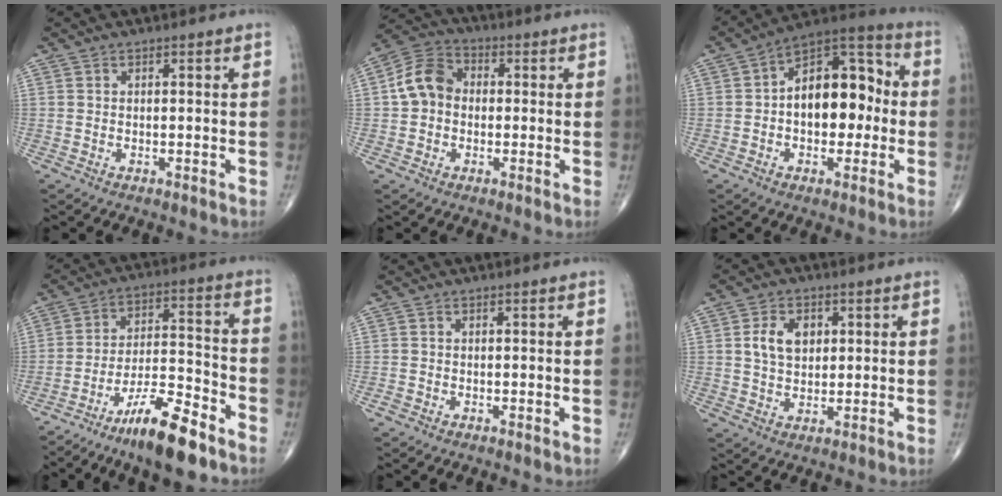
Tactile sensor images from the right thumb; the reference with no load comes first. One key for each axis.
{"total": 8.4, "fx": 0.0, "fy": 6.7, "fz": 5.0, "tx": -0.082, "ty": 0.028, "tz": -0.015}
{"total": 15.7, "fx": -0.4, "fy": 9.5, "fz": 12.5, "tx": -0.148, "ty": 0.041, "tz": -0.018}
{"total": 13.6, "fx": -9.4, "fy": 3.1, "fz": 9.4, "tx": -0.163, "ty": 0.070, "tz": -0.163}
{"total": 0.7, "fx": -0.3, "fy": 0.4, "fz": 0.5, "tx": -0.006, "ty": -0.001, "tz": -0.008}
{"total": 7.0, "fx": 1.7, "fy": 4.8, "fz": 4.8, "tx": -0.070, "ty": -0.004, "tz": 0.029}